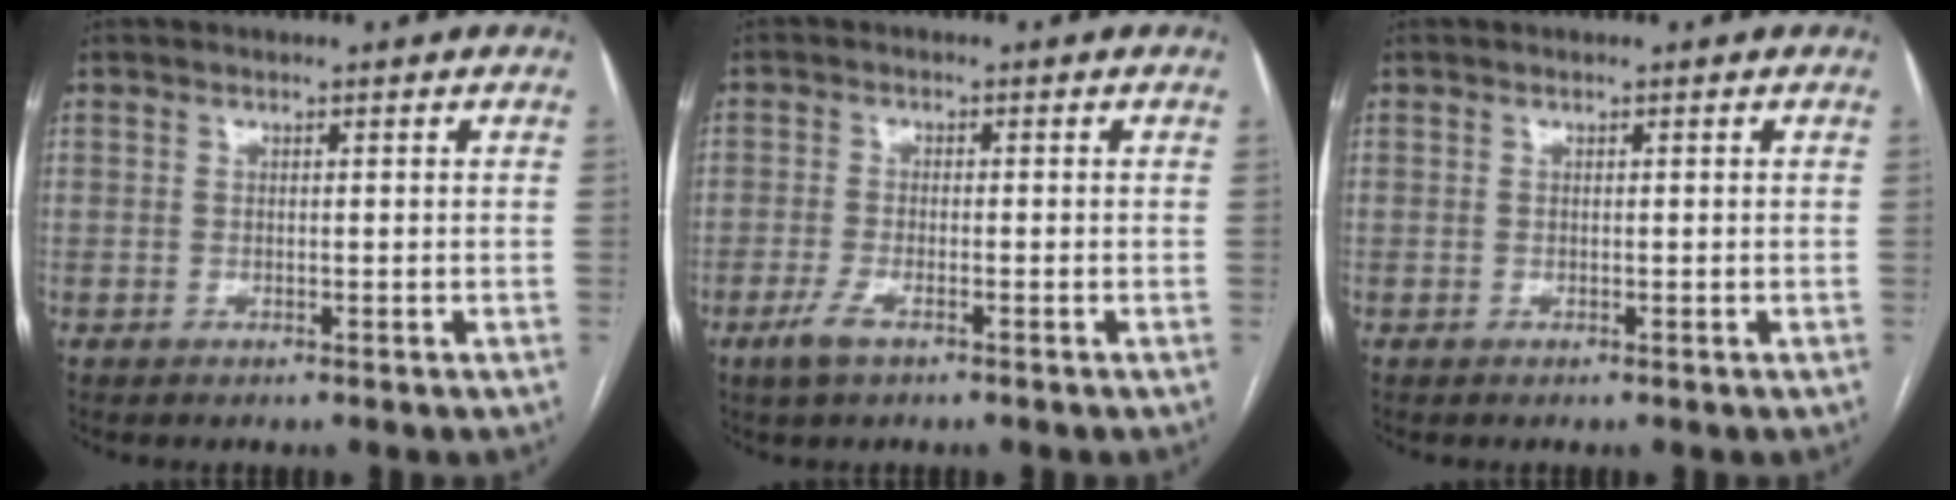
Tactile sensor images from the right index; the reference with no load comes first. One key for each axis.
{"total": 3.1, "fx": -1.8, "fy": 1.1, "fz": 2.3, "tx": -0.052, "ty": -0.001, "tz": -0.036}
{"total": 0.0}